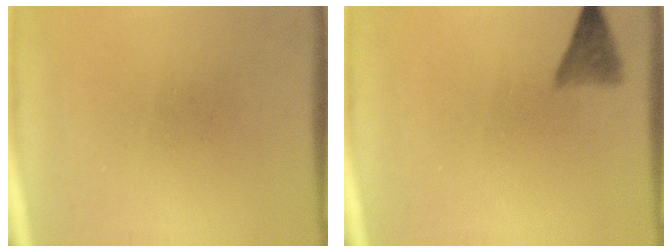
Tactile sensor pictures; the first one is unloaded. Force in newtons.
{"total": 2.8}